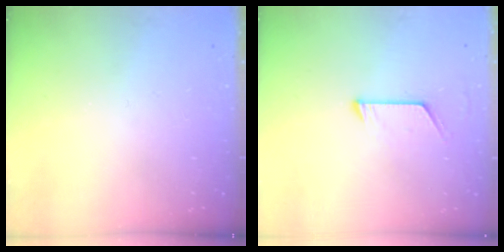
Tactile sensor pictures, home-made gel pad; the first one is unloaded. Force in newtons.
{"total": 6.3, "press": 6.3, "slide": 0.5}